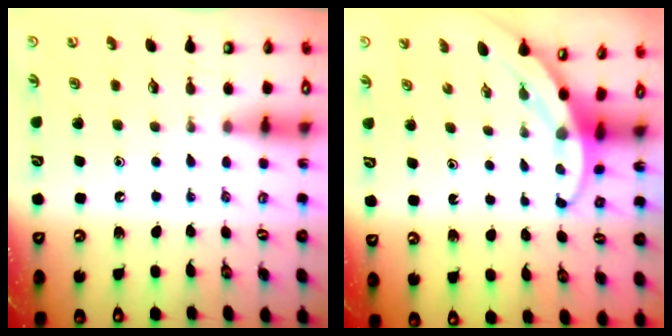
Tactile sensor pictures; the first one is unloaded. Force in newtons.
{"total": 3.5, "press": 3.5, "slide": 0.2}